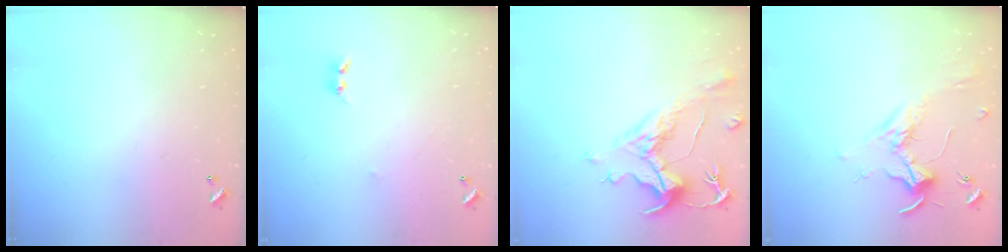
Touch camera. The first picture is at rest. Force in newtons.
{"total": 2.5, "press": 2.4, "slide": 0.4}
{"total": 1.4, "press": 0.2, "slide": 1.4}
{"total": 1.7, "press": 1.6, "slide": 0.7}